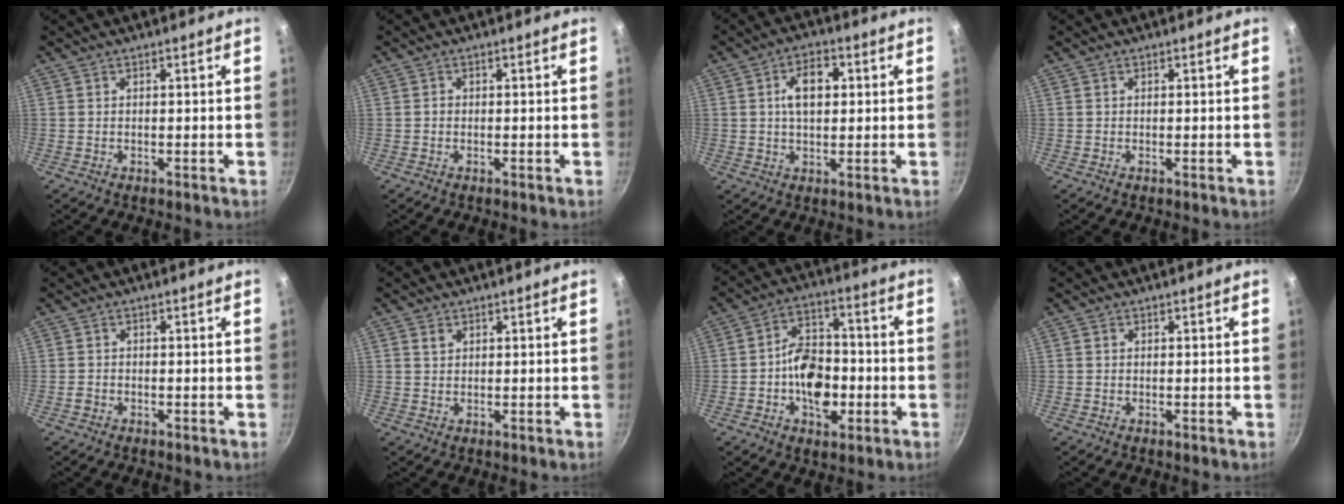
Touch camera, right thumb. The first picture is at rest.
{"total": 0.5, "force": [-0.1, 0.5, 0.1], "torque": [0.000, 0.002, -0.004]}
{"total": 7.7, "force": [1.5, 4.7, 6.0], "torque": [-0.079, 0.008, 0.019]}
{"total": 0.0}
{"total": 1.1, "force": [-0.7, 0.8, 0.3], "torque": [-0.008, 0.009, -0.012]}
{"total": 1.8, "force": [0.8, 1.4, 0.8], "torque": [-0.008, 0.001, 0.014]}
{"total": 12.7, "force": [-2.7, 8.5, 9.1], "torque": [-0.112, 0.031, -0.050]}
{"total": 0.6, "force": [0.1, 0.6, 0.2], "torque": [-0.001, 0.003, 0.000]}